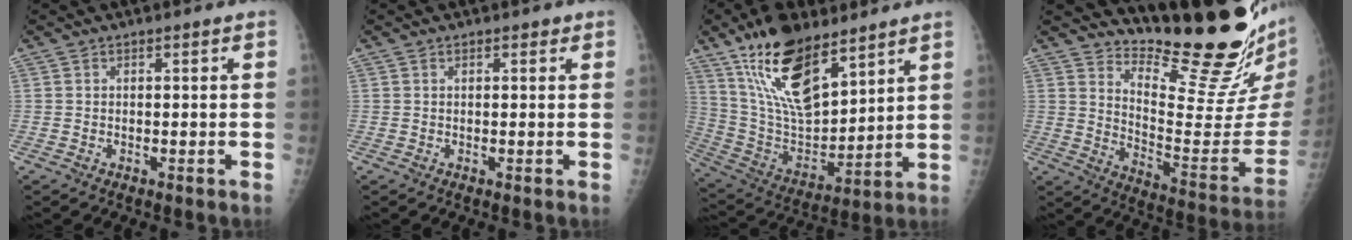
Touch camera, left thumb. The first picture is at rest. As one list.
[{"total": 1.0, "force": [0.7, 0.6, 0.4], "torque": [0.002, -0.003, 0.006]}, {"total": 19.6, "force": [12.5, 8.2, 12.7], "torque": [-0.197, -0.064, 0.242]}, {"total": 20.7, "force": [17.5, 2.2, 10.9], "torque": [-0.136, -0.167, 0.256]}]